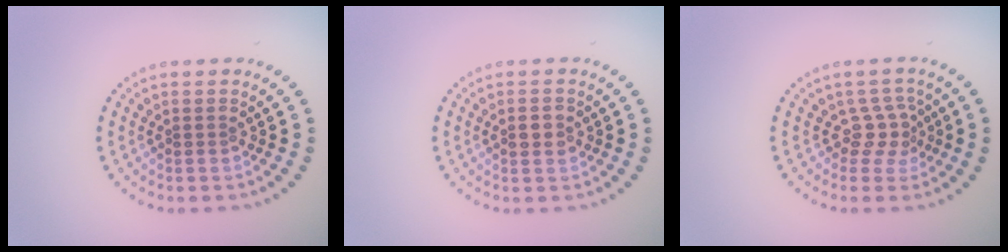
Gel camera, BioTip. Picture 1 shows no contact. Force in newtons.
{"total": 1.9, "press": 1.9, "slide": 0.1}
{"total": 2.2, "press": 1.5, "slide": 1.7}